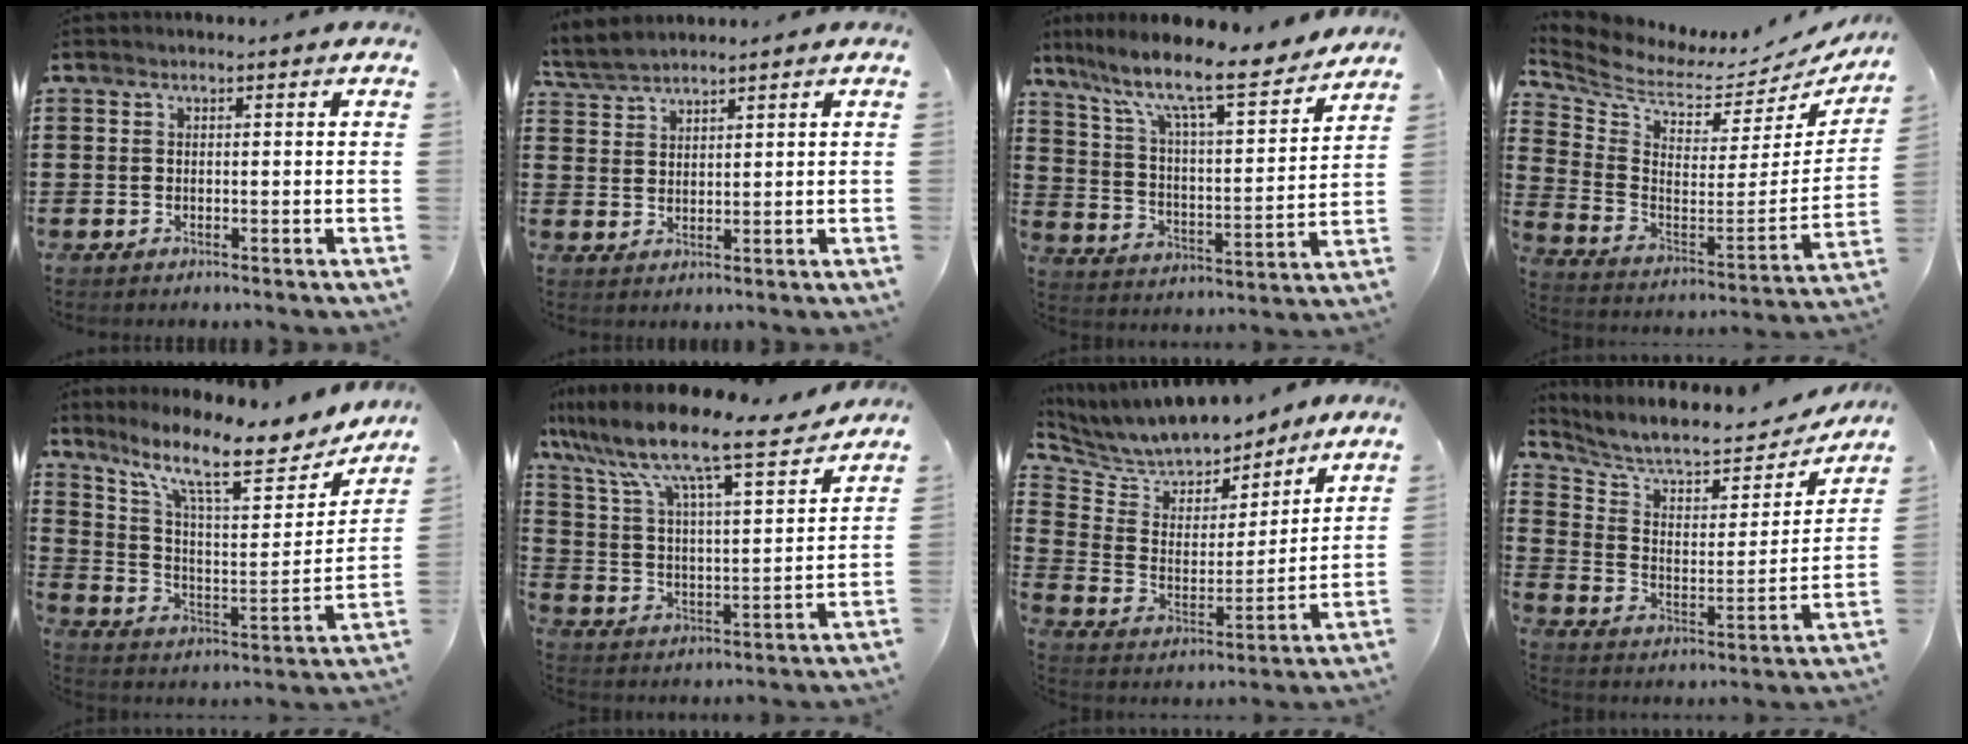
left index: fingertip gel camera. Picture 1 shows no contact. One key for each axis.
{"total": 3.0, "fx": 2.9, "fy": 0.4, "fz": 0.7, "tx": -0.025, "ty": -0.003, "tz": 0.055}
{"total": 10.5, "fx": 8.4, "fy": 1.6, "fz": 6.2, "tx": -0.145, "ty": -0.057, "tz": 0.134}
{"total": 4.3, "fx": 3.8, "fy": 1.6, "fz": 1.2, "tx": -0.052, "ty": -0.053, "tz": 0.060}
{"total": 13.1, "fx": 10.0, "fy": 2.6, "fz": 8.1, "tx": -0.167, "ty": -0.054, "tz": 0.165}
{"total": 9.4, "fx": 8.1, "fy": 0.5, "fz": 4.8, "tx": -0.127, "ty": -0.058, "tz": 0.129}
{"total": 7.8, "fx": 7.5, "fy": 1.9, "fz": 0.4, "tx": -0.056, "ty": -0.051, "tz": 0.136}
{"total": 8.5, "fx": 7.4, "fy": 2.1, "fz": 3.6, "tx": -0.097, "ty": -0.046, "tz": 0.124}